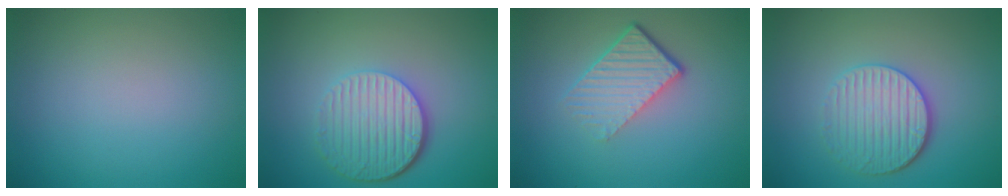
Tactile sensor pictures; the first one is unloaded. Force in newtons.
{"total": 5.9, "press": 4.3, "slide": 4.1}
{"total": 4.6, "press": 2.9, "slide": 3.6}
{"total": 4.0, "press": 3.4, "slide": 2.0}